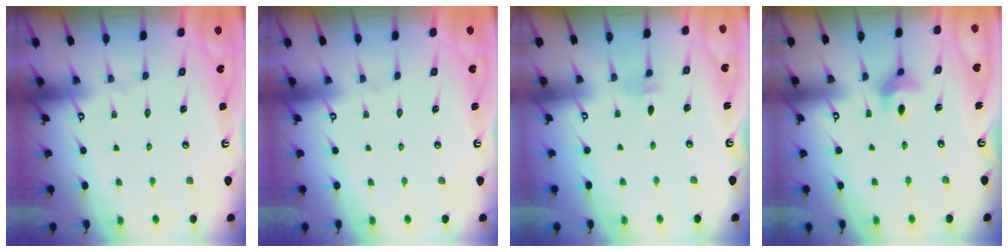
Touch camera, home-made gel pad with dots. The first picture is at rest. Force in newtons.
{"total": 0.0}
{"total": 2.6, "press": 2.5, "slide": 0.5}
{"total": 6.6, "press": 6.5, "slide": 1.2}